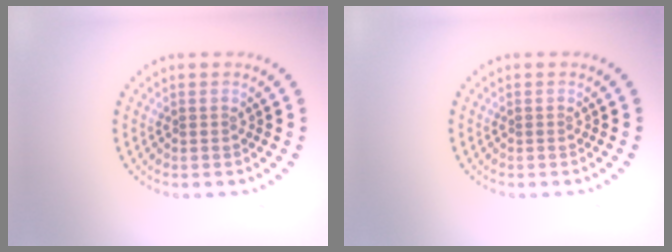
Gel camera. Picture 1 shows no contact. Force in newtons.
{"total": 0.0}